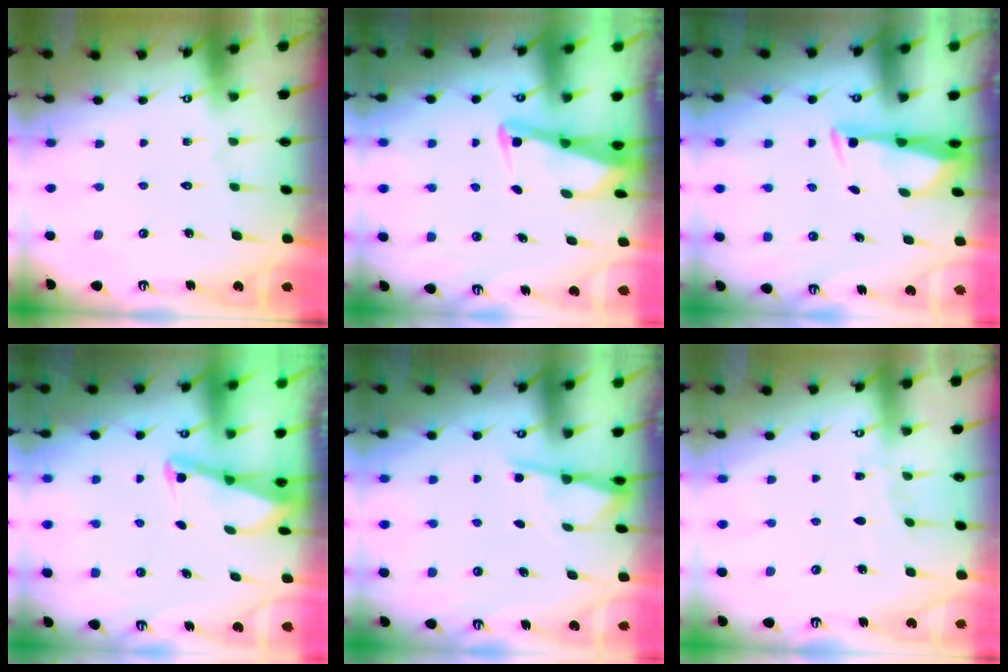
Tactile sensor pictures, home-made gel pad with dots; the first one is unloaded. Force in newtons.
{"total": 2.5, "press": 2.5, "slide": 0.2}
{"total": 3.3, "press": 3.2, "slide": 0.9}
{"total": 2.1, "press": 2.0, "slide": 0.4}
{"total": 2.2, "press": 2.2, "slide": 0.3}
{"total": 4.4, "press": 4.3, "slide": 0.3}